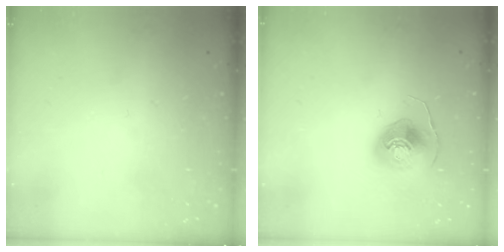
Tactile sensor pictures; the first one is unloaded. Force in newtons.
{"total": 9.1, "press": 9.1, "slide": 0.4}